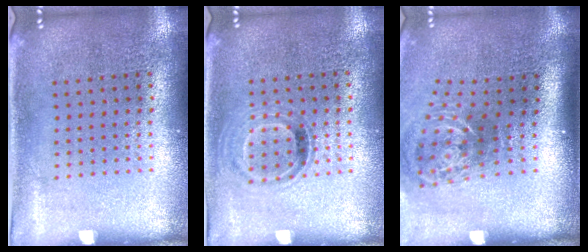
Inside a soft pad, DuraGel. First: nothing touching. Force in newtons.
{"total": 0.9, "press": 0.8, "slide": 0.3}
{"total": 2.2, "press": 1.3, "slide": 1.8}